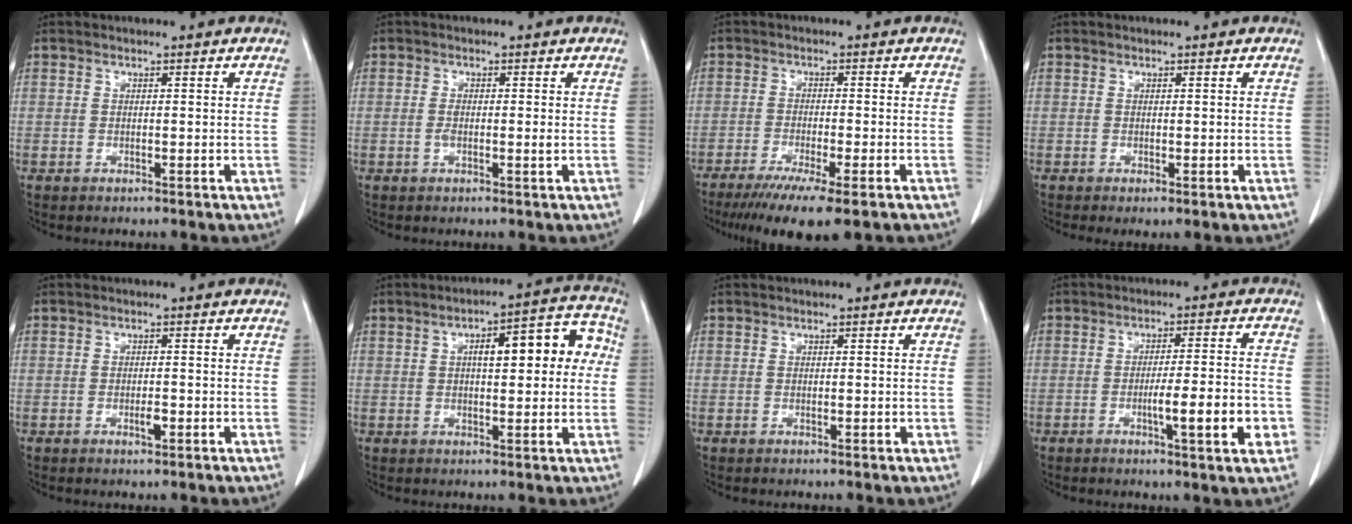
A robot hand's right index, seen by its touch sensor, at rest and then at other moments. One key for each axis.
{"total": 1.9, "fx": -0.2, "fy": 0.4, "fz": 1.8, "tx": -0.036, "ty": -0.001, "tz": -0.003}
{"total": 10.7, "fx": -7.5, "fy": 0.6, "fz": 7.6, "tx": -0.114, "ty": -0.026, "tz": -0.114}
{"total": 1.2, "fx": -0.1, "fy": 0.2, "fz": 1.2, "tx": -0.025, "ty": -0.006, "tz": 0.003}
{"total": 1.5, "fx": -0.6, "fy": 0.5, "fz": 1.3, "tx": -0.024, "ty": -0.001, "tz": -0.008}
{"total": 10.9, "fx": 2.0, "fy": 3.3, "fz": 10.2, "tx": -0.134, "ty": 0.036, "tz": 0.023}
{"total": 0.6, "fx": 0.0, "fy": 0.2, "fz": 0.6, "tx": -0.011, "ty": -0.002, "tz": 0.003}
{"total": 8.9, "fx": -2.7, "fy": 0.5, "fz": 8.5, "tx": -0.121, "ty": -0.004, "tz": -0.039}